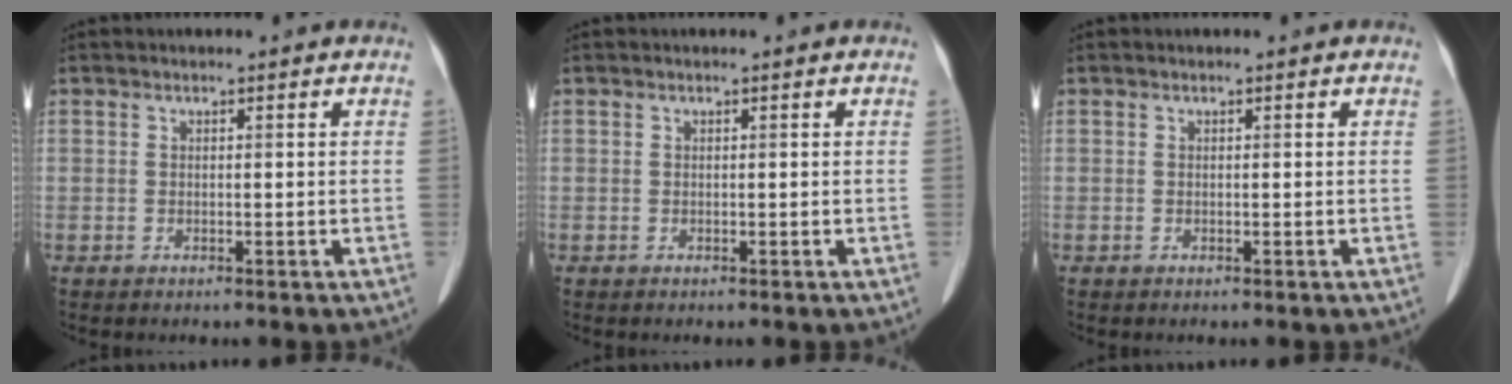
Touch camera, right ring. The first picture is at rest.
{"total": 0.0}
{"total": 0.0}